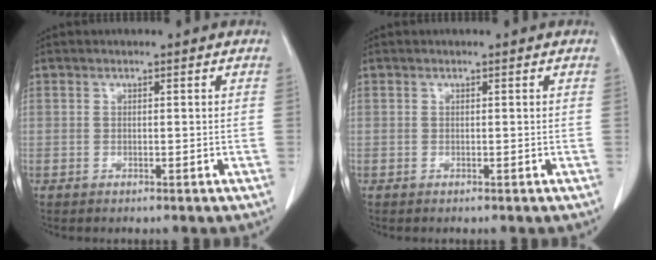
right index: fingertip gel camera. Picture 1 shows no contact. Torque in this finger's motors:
{"motor_torque": [-0.05, 0.03, 0.01, 0.01]}